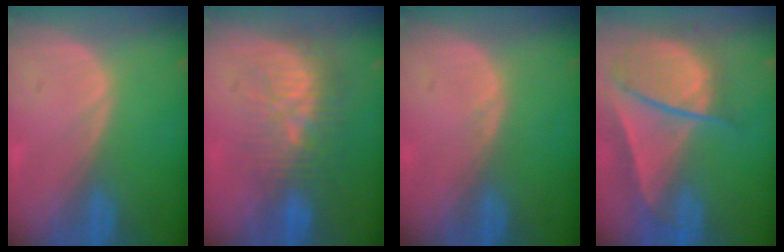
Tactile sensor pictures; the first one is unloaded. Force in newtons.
{"total": 9.8, "press": 8.9, "slide": 4.0}
{"total": 0.5, "press": 0.5, "slide": 0.0}
{"total": 9.7, "press": 8.3, "slide": 5.1}